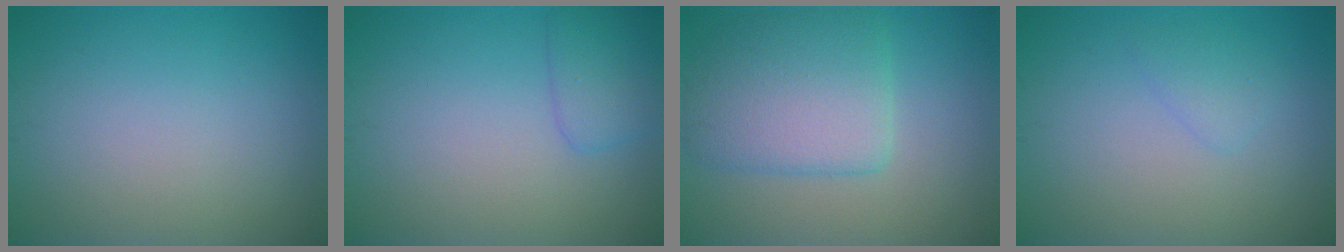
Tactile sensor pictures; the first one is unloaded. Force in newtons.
{"total": 2.2, "press": 2.2, "slide": 0.2}
{"total": 5.8, "press": 5.8, "slide": 0.6}
{"total": 1.2, "press": 1.2, "slide": 0.0}